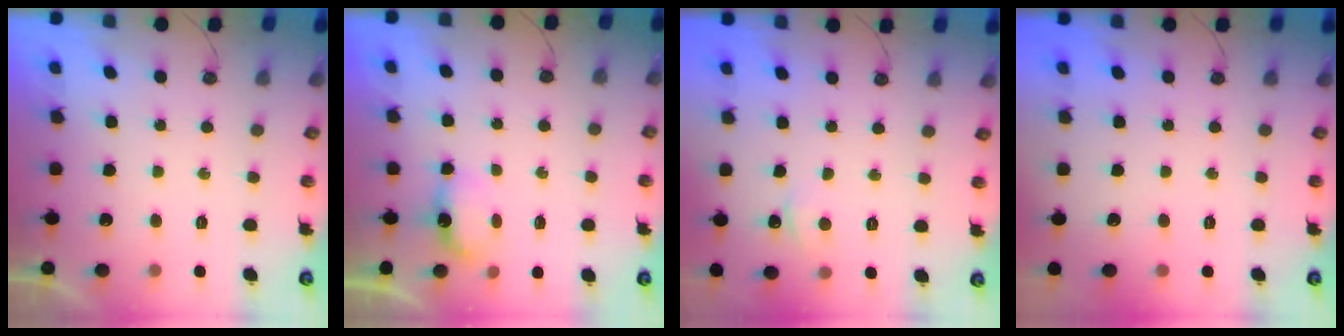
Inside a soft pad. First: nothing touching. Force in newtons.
{"total": 3.8, "press": 3.7, "slide": 0.6}
{"total": 2.4, "press": 2.4, "slide": 0.3}
{"total": 0.0}